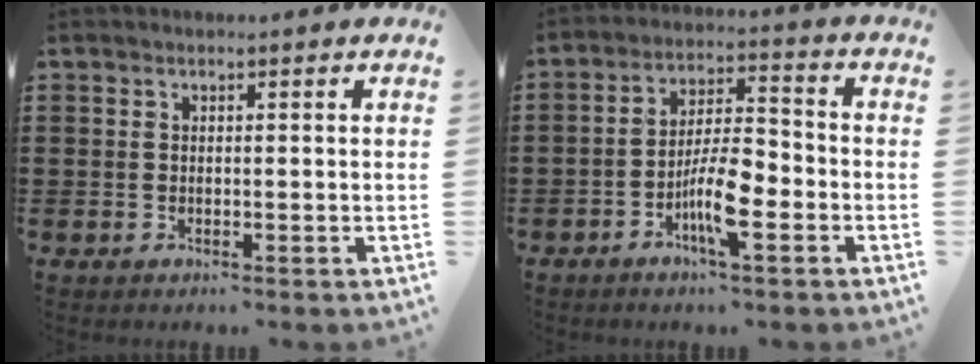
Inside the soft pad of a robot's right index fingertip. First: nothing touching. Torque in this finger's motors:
{"motor_torque": [0.68, 0.44, 0.53, 0.17]}